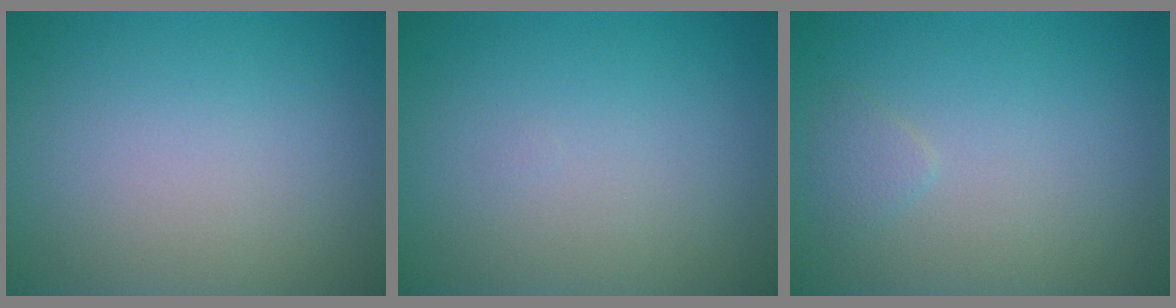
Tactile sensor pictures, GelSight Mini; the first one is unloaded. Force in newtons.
{"total": 0.0}
{"total": 0.9, "press": 0.9, "slide": 0.0}